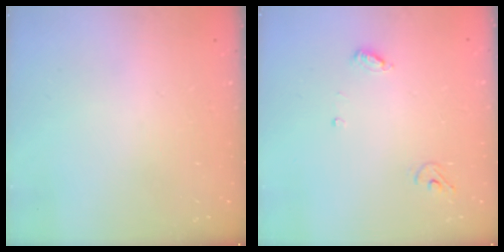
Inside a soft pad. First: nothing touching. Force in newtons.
{"total": 5.0, "press": 5.0, "slide": 0.4}